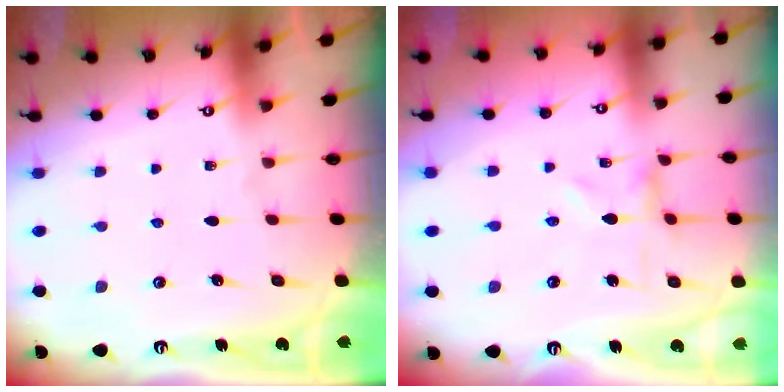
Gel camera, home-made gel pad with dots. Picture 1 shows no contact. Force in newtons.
{"total": 0.9, "press": 0.9, "slide": 0.2}